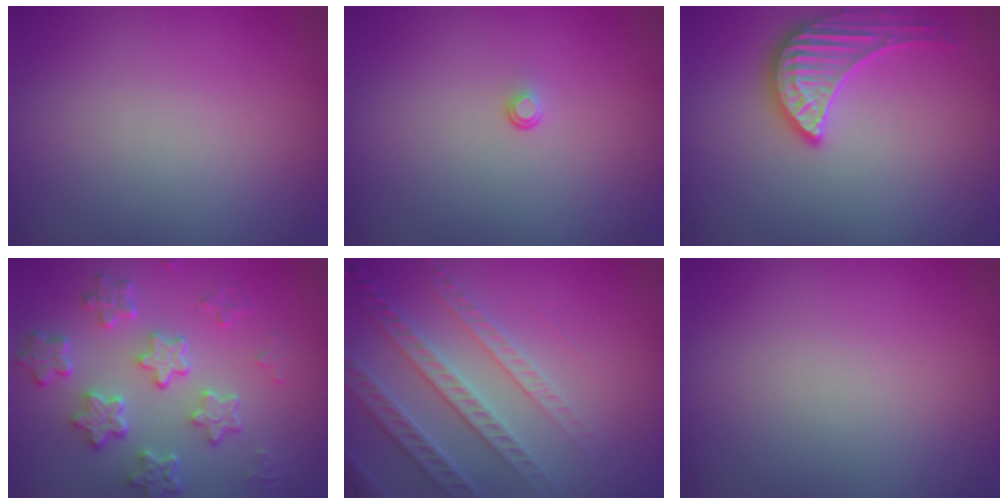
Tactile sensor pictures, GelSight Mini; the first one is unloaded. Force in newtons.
{"total": 0.5, "press": 0.3, "slide": 0.5}
{"total": 3.2, "press": 3.2, "slide": 0.5}
{"total": 5.6, "press": 4.4, "slide": 3.6}
{"total": 4.1, "press": 3.9, "slide": 1.3}
{"total": 0.0}